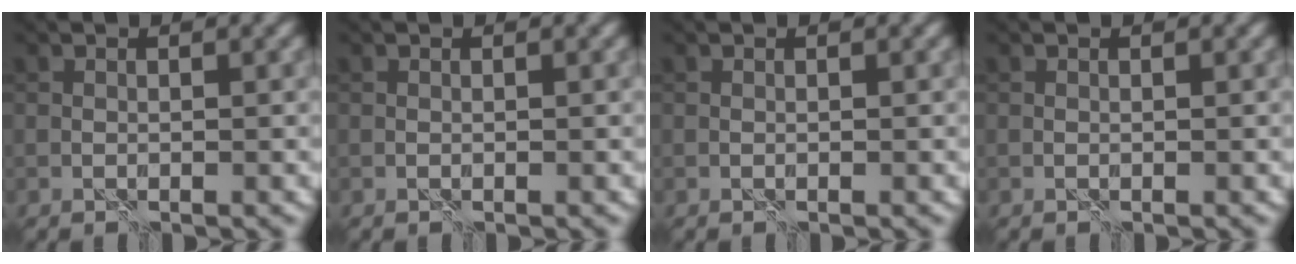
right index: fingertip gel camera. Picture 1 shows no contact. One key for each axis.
{"total": 0.0}
{"total": 0.0}
{"total": 0.0}